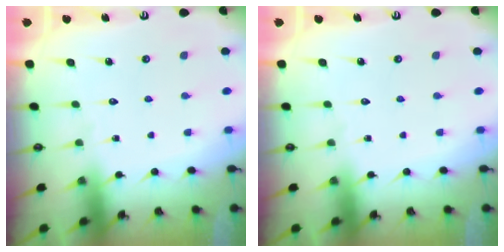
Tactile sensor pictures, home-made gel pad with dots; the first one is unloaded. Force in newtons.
{"total": 0.0}